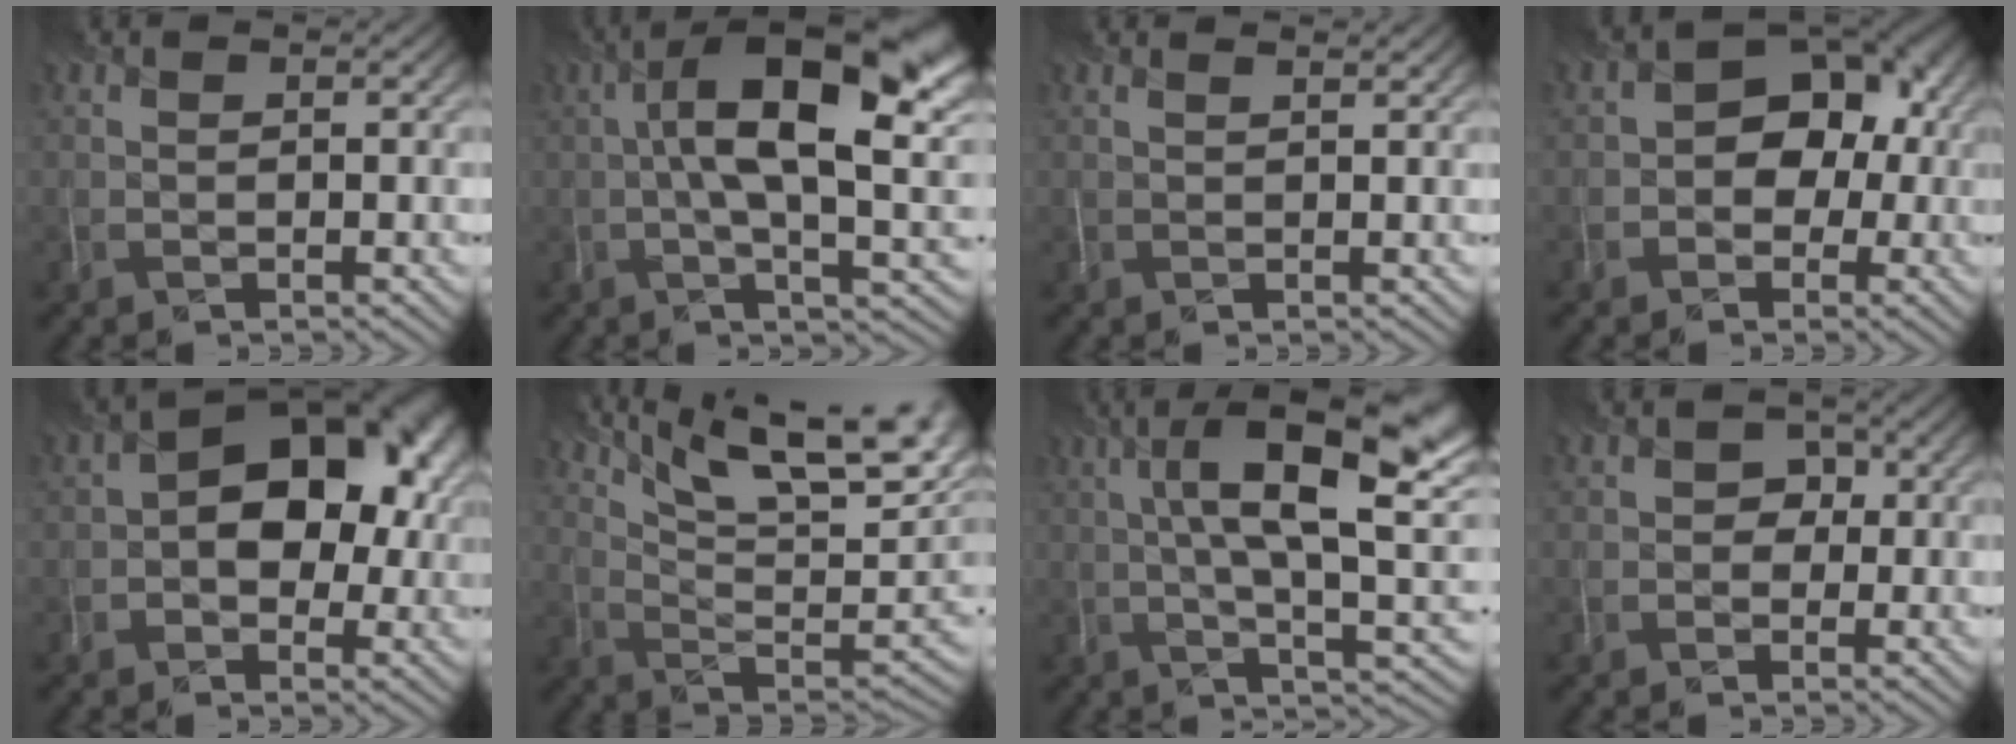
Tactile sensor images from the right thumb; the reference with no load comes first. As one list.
[{"total": 16.0, "force": [2.3, 6.1, 14.5], "torque": [-0.236, 0.011, 0.041]}, {"total": 1.2, "force": [1.0, 0.3, 0.7], "torque": [-0.011, 0.003, 0.008]}, {"total": 6.5, "force": [-0.8, 5.1, 3.9], "torque": [-0.029, 0.011, -0.022]}, {"total": 11.1, "force": [0.5, 7.3, 8.3], "torque": [-0.099, 0.019, 0.000]}, {"total": 20.6, "force": [12.1, 7.1, 15.1], "torque": [-0.229, 0.042, 0.199]}, {"total": 15.6, "force": [3.9, 5.2, 14.2], "torque": [-0.221, 0.015, 0.067]}, {"total": 1.9, "force": [-0.4, 1.8, 0.3], "torque": [0.012, 0.006, -0.011]}]